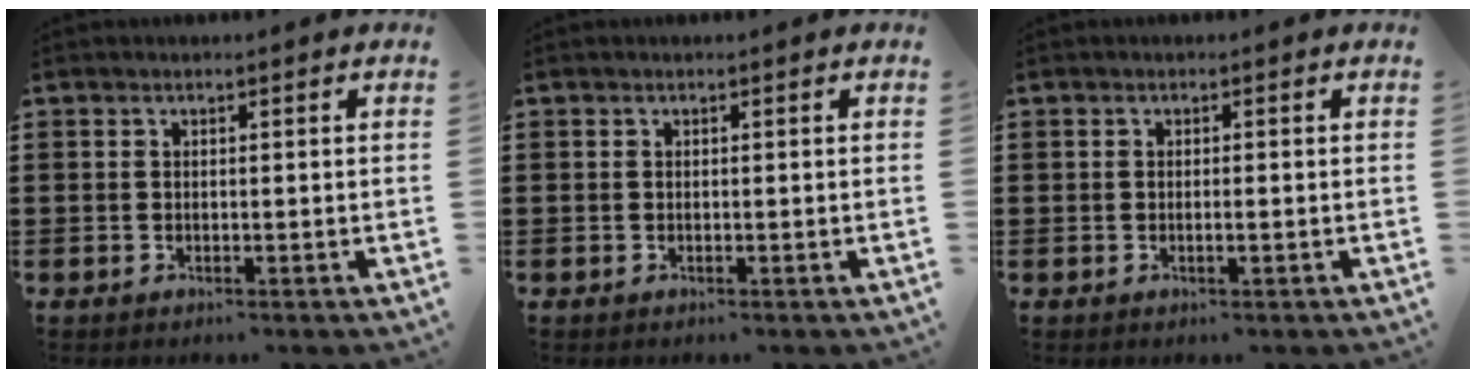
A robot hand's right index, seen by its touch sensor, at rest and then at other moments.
{"total": 0.0}
{"total": 0.8, "force": [-0.2, 0.0, 0.8], "torque": [-0.013, -0.005, -0.003]}